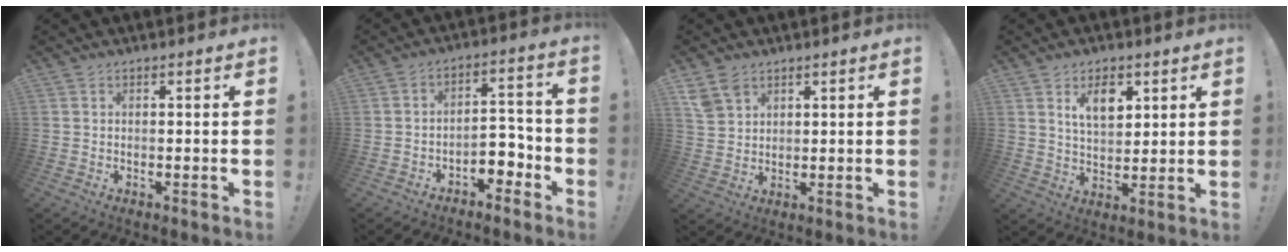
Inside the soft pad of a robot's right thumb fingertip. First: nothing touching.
{"total": 6.7, "force": [-3.7, 4.2, 3.7], "torque": [-0.046, 0.016, -0.062]}
{"total": 6.1, "force": [4.1, 3.7, 2.5], "torque": [-0.048, -0.013, 0.083]}
{"total": 8.8, "force": [4.8, 5.1, 5.3], "torque": [-0.075, -0.022, 0.084]}